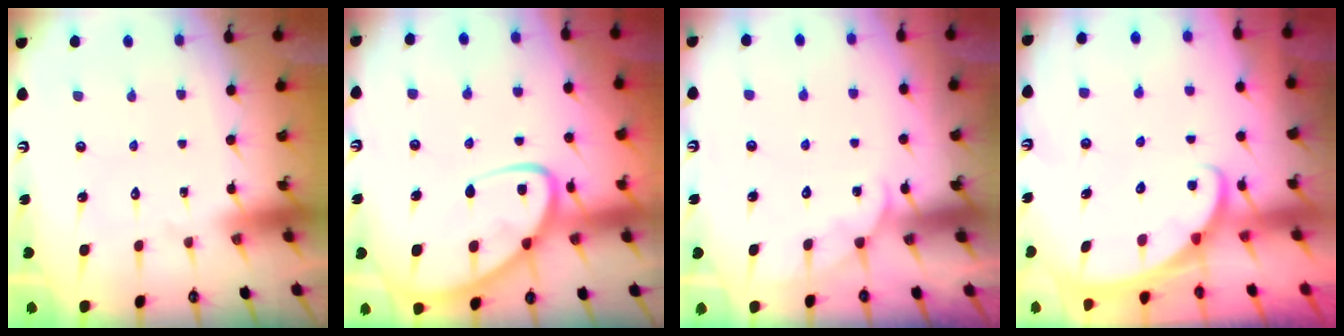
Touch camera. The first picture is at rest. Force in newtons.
{"total": 12.6, "press": 12.6, "slide": 1.1}
{"total": 5.1, "press": 5.0, "slide": 0.4}
{"total": 2.2, "press": 2.2, "slide": 0.1}